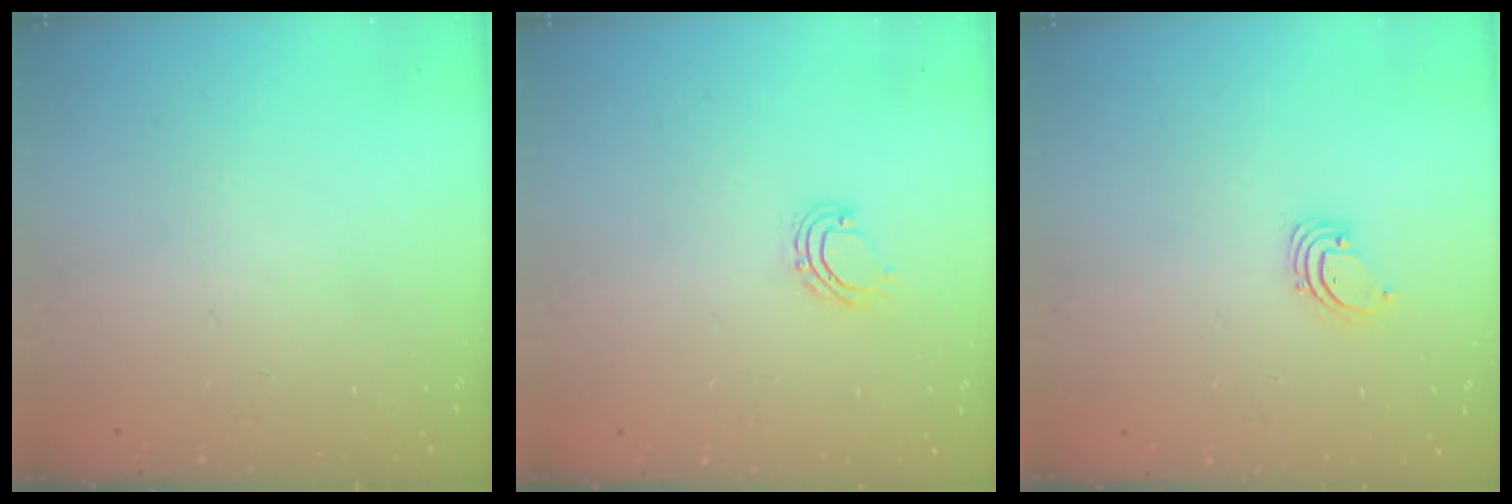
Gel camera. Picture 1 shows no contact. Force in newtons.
{"total": 4.9, "press": 4.8, "slide": 0.7}
{"total": 1.4, "press": 1.4, "slide": 0.1}